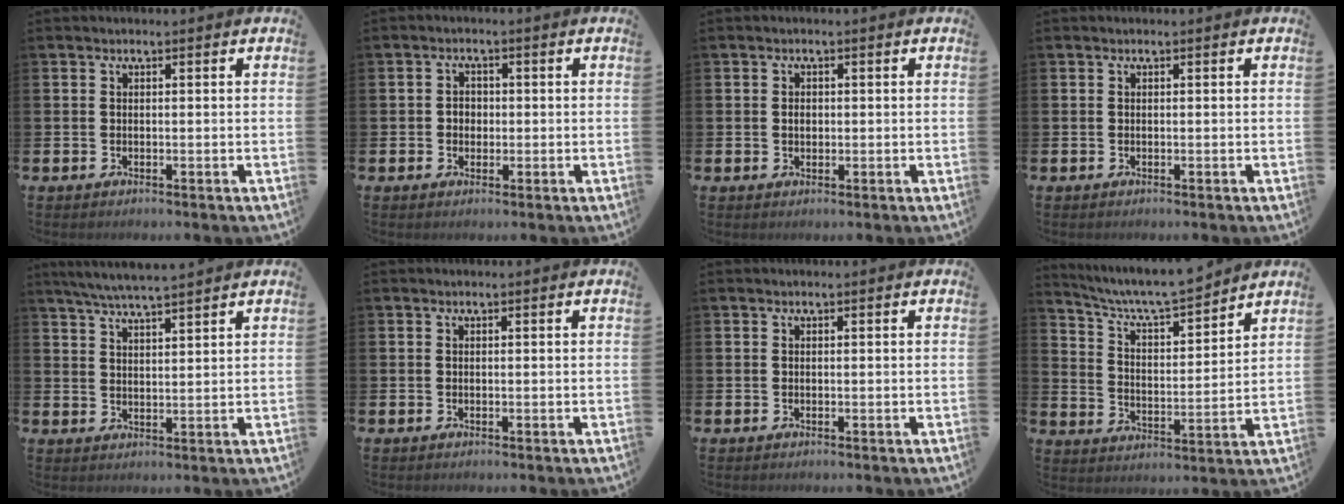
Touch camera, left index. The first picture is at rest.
{"total": 2.0, "force": [-0.1, 1.8, 0.8], "torque": [-0.003, 0.003, -0.010]}
{"total": 1.2, "force": [0.1, 0.9, 0.8], "torque": [-0.007, 0.003, -0.002]}
{"total": 0.0}
{"total": 5.2, "force": [4.9, -0.1, 1.6], "torque": [-0.051, -0.013, 0.089]}
{"total": 0.0}
{"total": 0.0}
{"total": 7.5, "force": [7.1, 0.6, 2.2], "torque": [-0.076, -0.049, 0.125]}